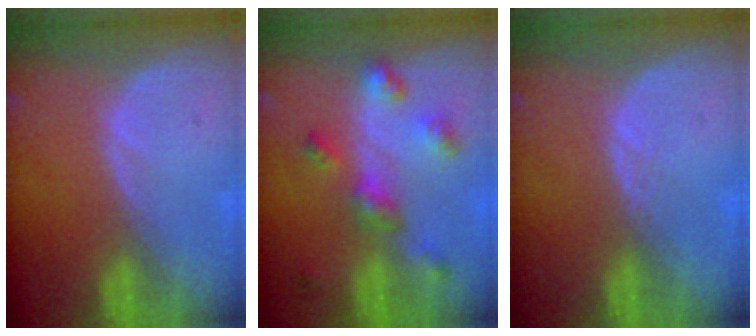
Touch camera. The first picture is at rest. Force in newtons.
{"total": 6.7, "press": 5.9, "slide": 3.3}
{"total": 1.0, "press": 0.8, "slide": 0.5}